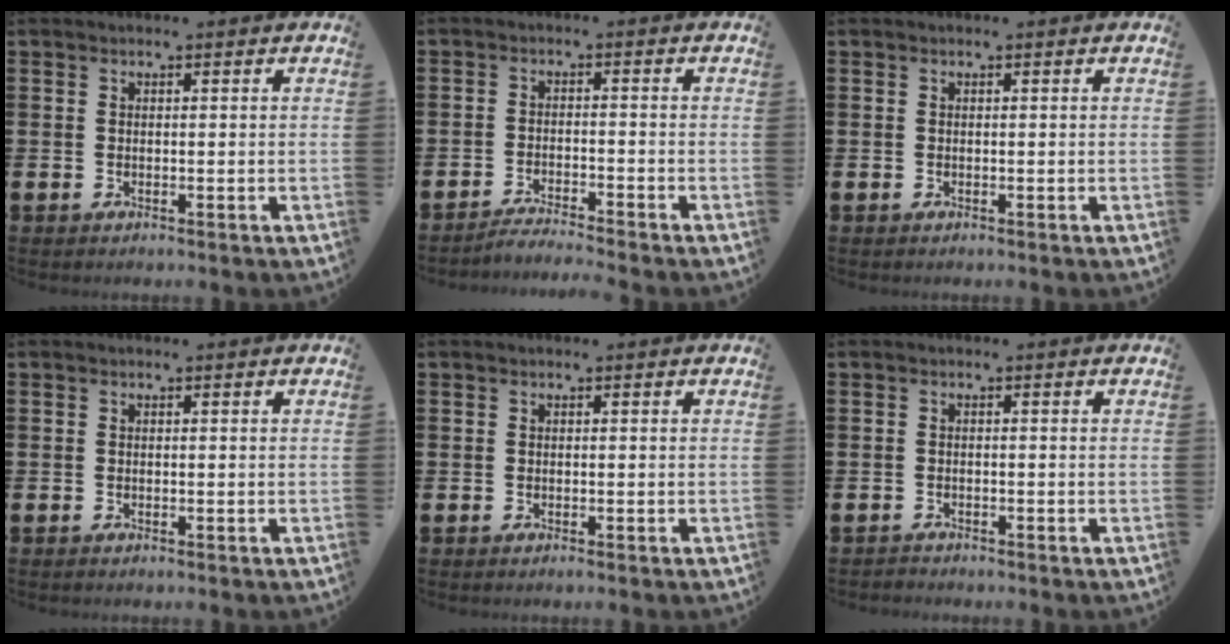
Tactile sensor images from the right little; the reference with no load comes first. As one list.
[{"total": 2.3, "force": [-2.2, -0.3, 0.2], "torque": [-0.005, 0.003, -0.046]}, {"total": 0.0}, {"total": 0.0}, {"total": 0.0}, {"total": 0.6, "force": [-0.6, 0.1, -0.1], "torque": [0.000, 0.000, -0.013]}]